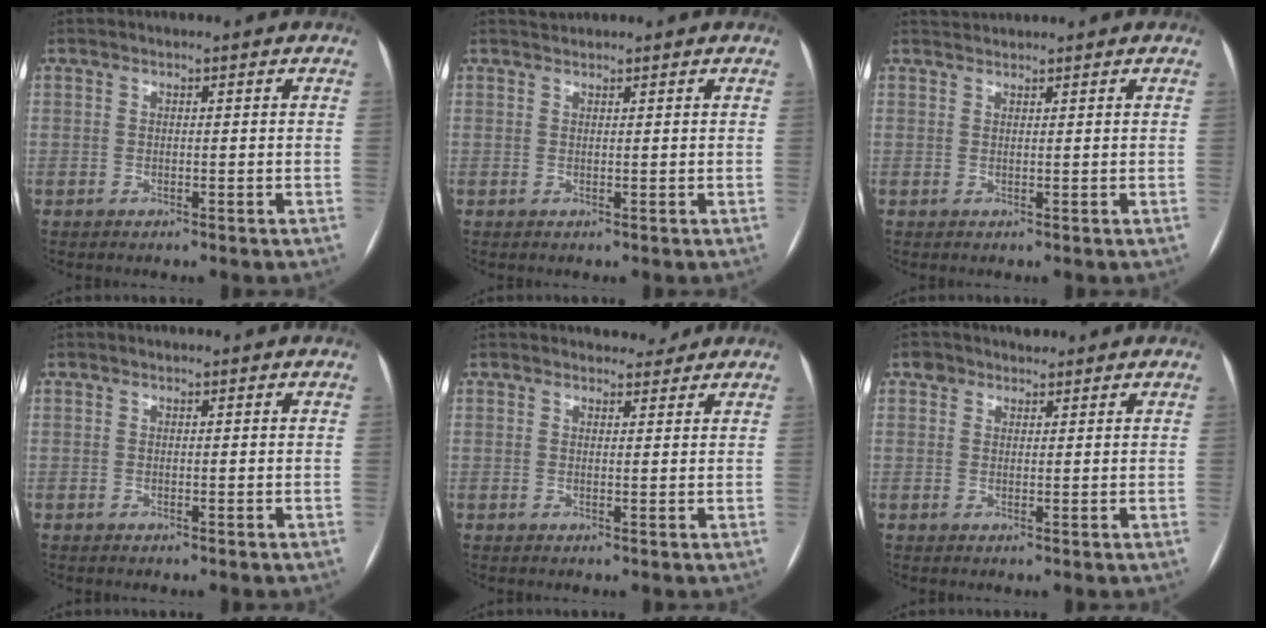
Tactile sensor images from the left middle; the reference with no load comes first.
{"total": 0.8, "force": [0.7, -0.1, -0.3], "torque": [-0.006, 0.005, 0.018]}
{"total": 1.3, "force": [1.2, -0.2, -0.4], "torque": [-0.004, 0.010, 0.030]}
{"total": 0.0}
{"total": 2.3, "force": [2.1, 0.8, 0.0], "torque": [0.001, -0.006, 0.025]}
{"total": 2.0, "force": [1.4, 1.3, 0.0], "torque": [0.002, 0.010, 0.020]}